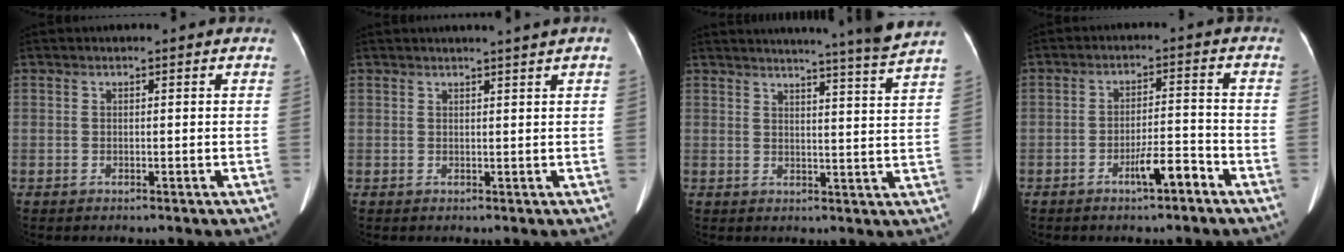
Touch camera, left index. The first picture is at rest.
{"total": 2.7, "force": [2.3, -0.7, 1.3], "torque": [-0.015, 0.006, 0.028]}
{"total": 12.9, "force": [11.7, -2.9, 4.5], "torque": [-0.066, -0.055, 0.134]}
{"total": 4.9, "force": [-3.2, 0.7, 3.6], "torque": [-0.061, 0.002, -0.054]}